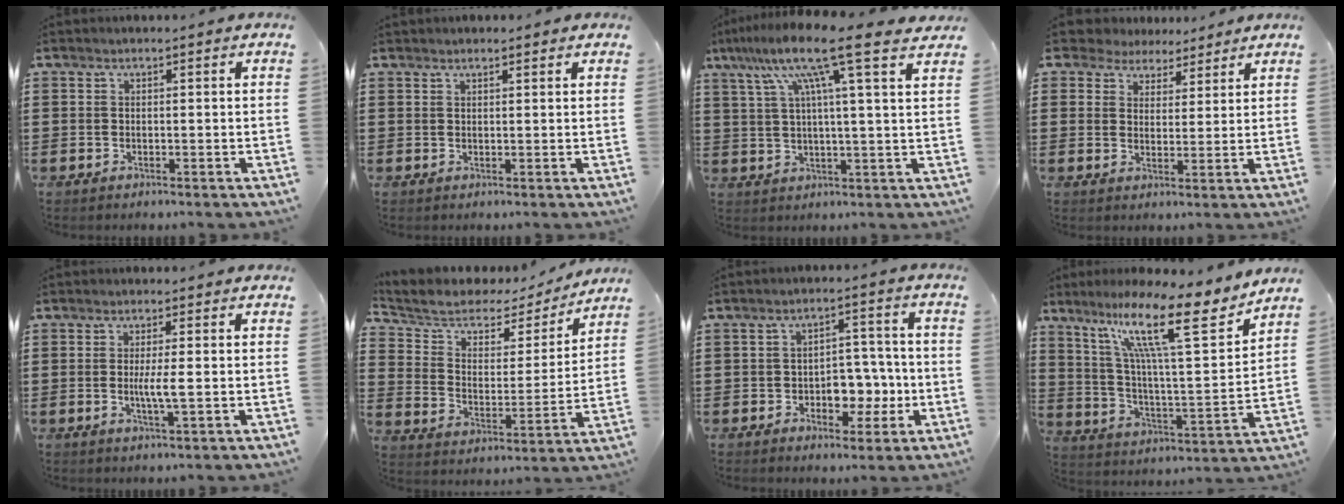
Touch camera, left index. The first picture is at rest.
{"total": 1.2, "force": [1.1, 0.3, 0.4], "torque": [-0.009, 0.001, 0.021]}
{"total": 11.7, "force": [7.3, 0.1, 9.2], "torque": [-0.192, -0.016, 0.114]}
{"total": 4.4, "force": [3.7, 2.4, 0.1], "torque": [-0.025, -0.001, 0.068]}
{"total": 3.5, "force": [0.0, 0.1, 3.5], "torque": [-0.069, -0.009, -0.005]}
{"total": 5.7, "force": [4.4, 3.1, 2.0], "torque": [-0.071, -0.023, 0.070]}
{"total": 5.8, "force": [-1.6, 4.3, 3.6], "torque": [-0.056, 0.008, -0.032]}
{"total": 16.0, "force": [10.5, 2.1, 11.9], "torque": [-0.240, -0.046, 0.166]}